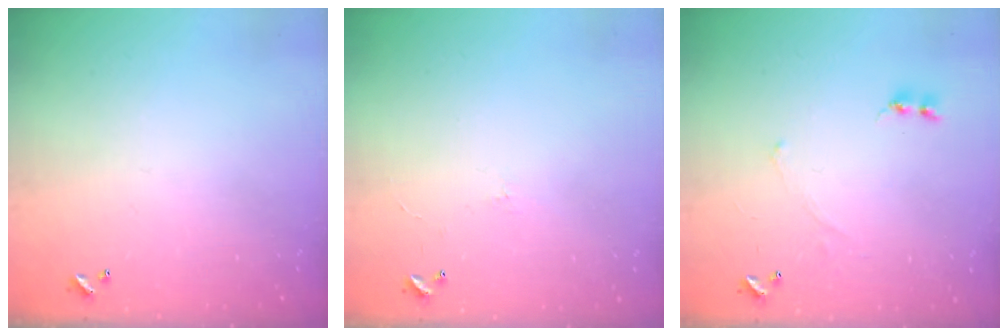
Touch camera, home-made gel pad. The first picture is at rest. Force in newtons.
{"total": 1.8, "press": 1.7, "slide": 0.4}
{"total": 0.7, "press": 0.4, "slide": 0.5}